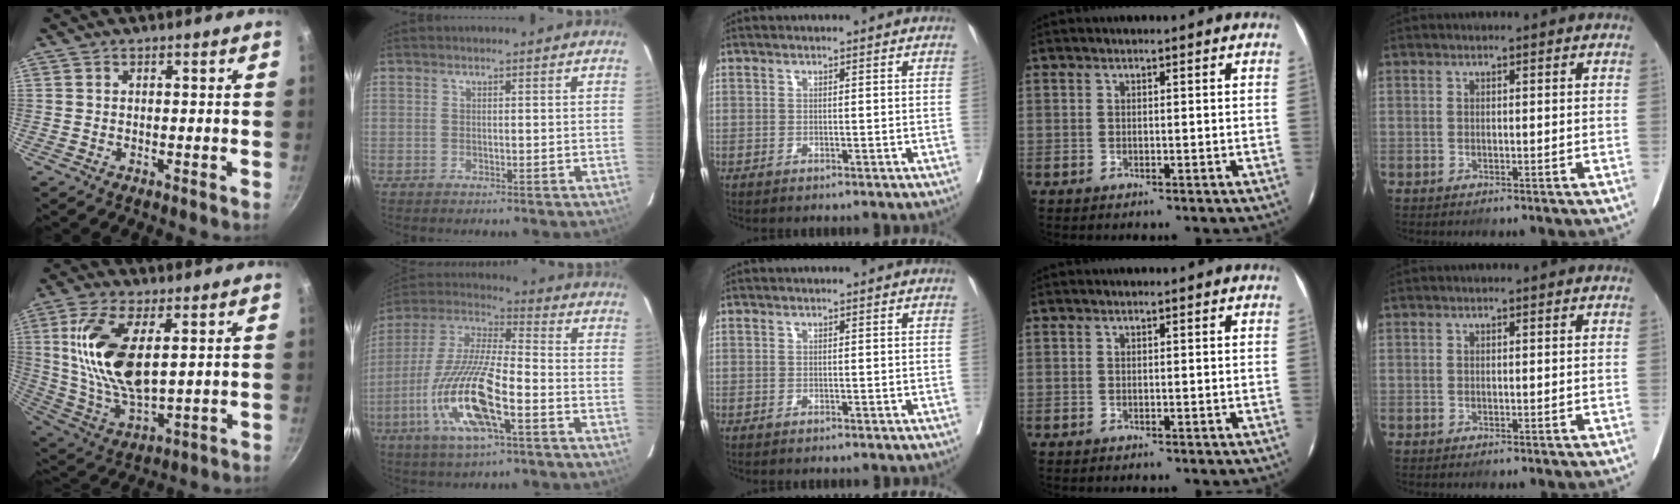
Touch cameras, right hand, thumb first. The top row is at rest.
{"thumb": {"total": 17.6, "force": [4.0, 8.1, 15.1], "torque": [-0.304, -0.018, 0.086]}, "index": {"total": 18.0, "force": [-6.4, 4.1, 16.3], "torque": [-0.348, -0.012, -0.117]}}